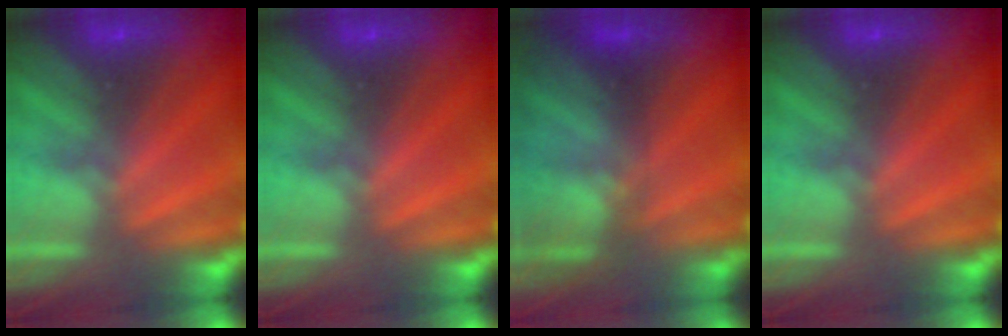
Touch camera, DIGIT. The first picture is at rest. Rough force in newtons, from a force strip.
{"total": 0.0}
{"total": 2.8}
{"total": 0.0}